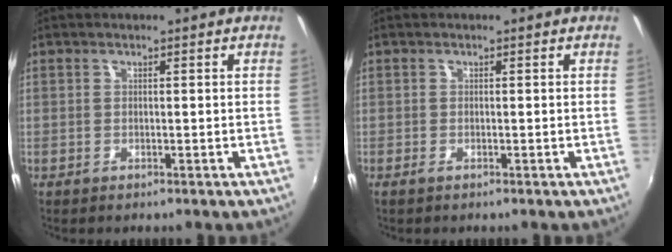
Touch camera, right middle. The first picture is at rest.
{"total": 0.8, "force": [-0.5, 0.0, 0.7], "torque": [-0.013, -0.003, -0.010]}